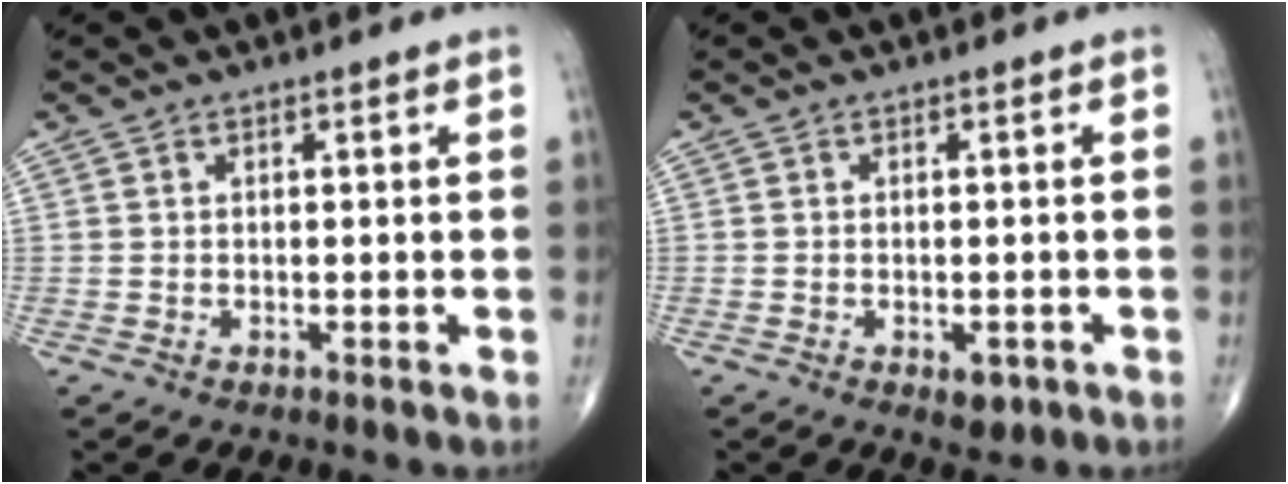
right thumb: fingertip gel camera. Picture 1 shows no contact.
{"total": 2.5, "force": [-1.0, 1.5, 1.8], "torque": [-0.012, 0.002, -0.006]}